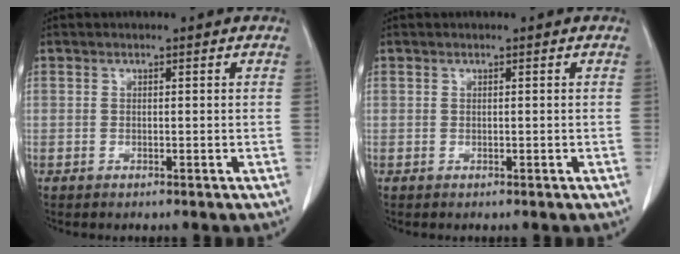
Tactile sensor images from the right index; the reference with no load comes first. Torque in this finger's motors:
{"motor_torque": [0.00, 0.00, 0.00, 0.00]}